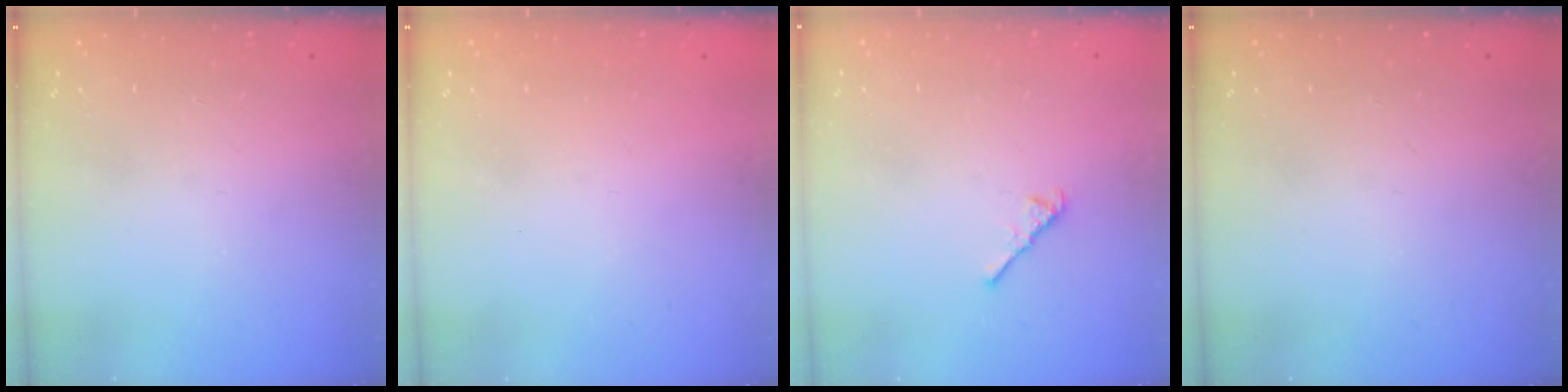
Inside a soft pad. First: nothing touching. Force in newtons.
{"total": 0.9, "press": 0.8, "slide": 0.3}
{"total": 3.9, "press": 3.8, "slide": 0.8}
{"total": 0.0}